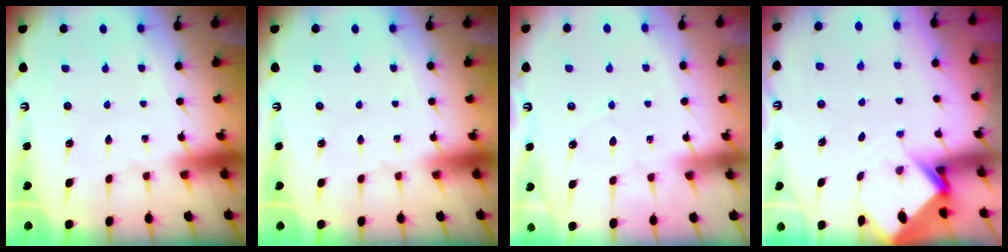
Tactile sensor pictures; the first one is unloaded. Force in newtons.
{"total": 0.0}
{"total": 3.0, "press": 3.0, "slide": 0.5}
{"total": 3.8, "press": 3.7, "slide": 0.3}